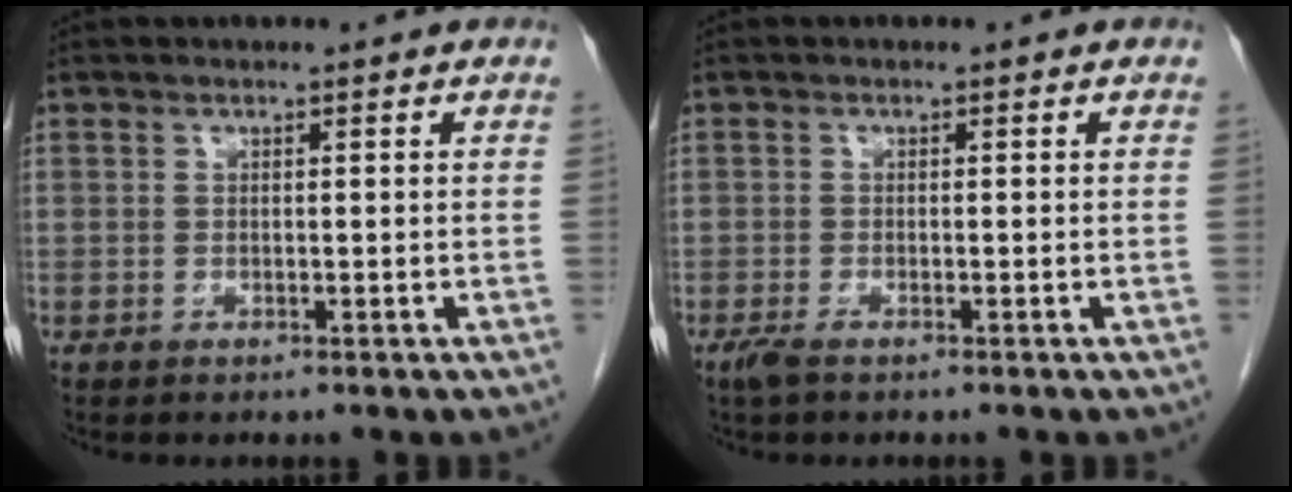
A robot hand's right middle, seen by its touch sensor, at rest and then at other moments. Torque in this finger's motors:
{"motor_torque": [-0.02, 0.10, 0.03, 0.01]}